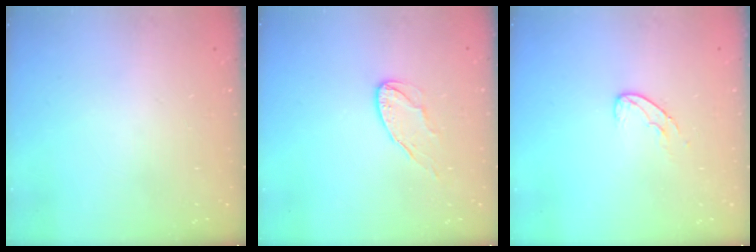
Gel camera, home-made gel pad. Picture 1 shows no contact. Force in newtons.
{"total": 6.8, "press": 6.8, "slide": 0.2}
{"total": 5.1, "press": 5.1, "slide": 0.5}